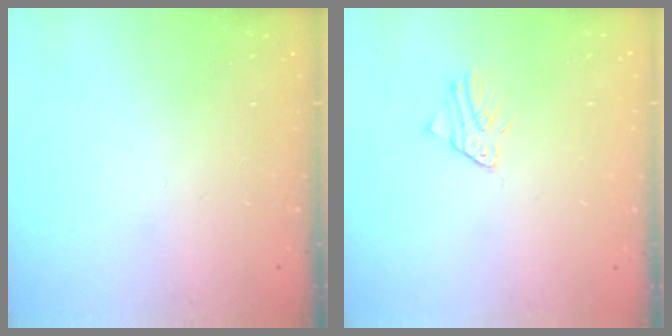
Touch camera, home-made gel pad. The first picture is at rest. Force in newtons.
{"total": 2.3, "press": 2.3, "slide": 0.1}